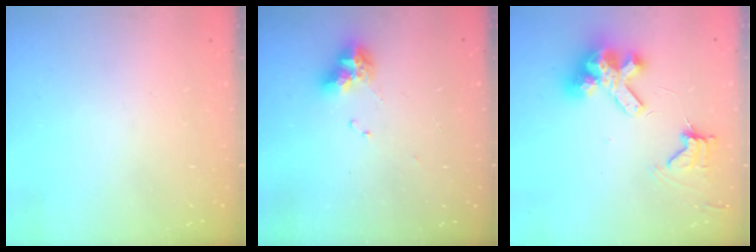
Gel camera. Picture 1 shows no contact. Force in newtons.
{"total": 9.0, "press": 8.9, "slide": 0.9}
{"total": 11.4, "press": 11.3, "slide": 1.5}